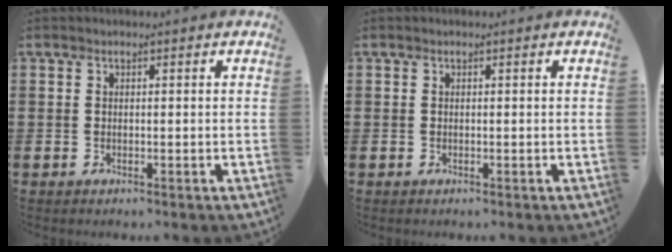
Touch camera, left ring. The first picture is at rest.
{"total": 0.0}